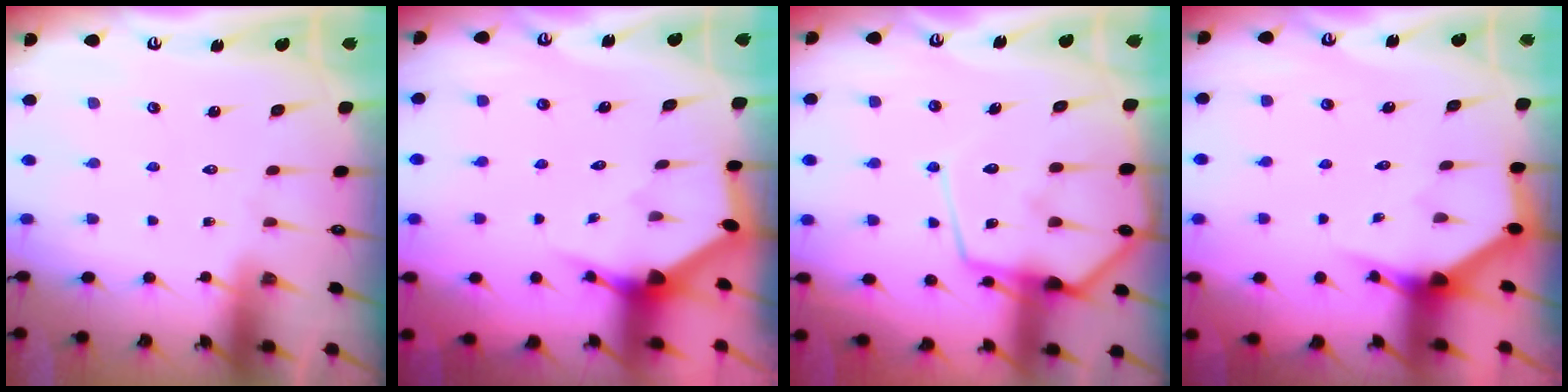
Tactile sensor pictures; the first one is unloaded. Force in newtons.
{"total": 3.4, "press": 3.4, "slide": 0.1}
{"total": 16.6, "press": 16.6, "slide": 1.4}
{"total": 4.0, "press": 4.0, "slide": 0.2}